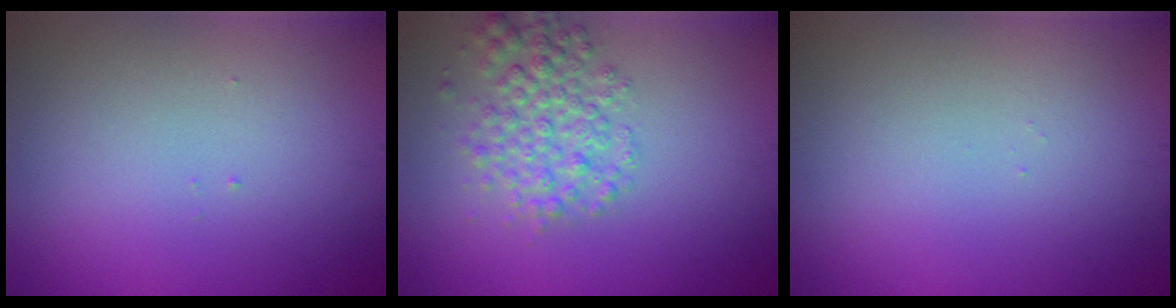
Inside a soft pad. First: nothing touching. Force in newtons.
{"total": 3.9, "press": 3.9, "slide": 0.1}
{"total": 0.0}